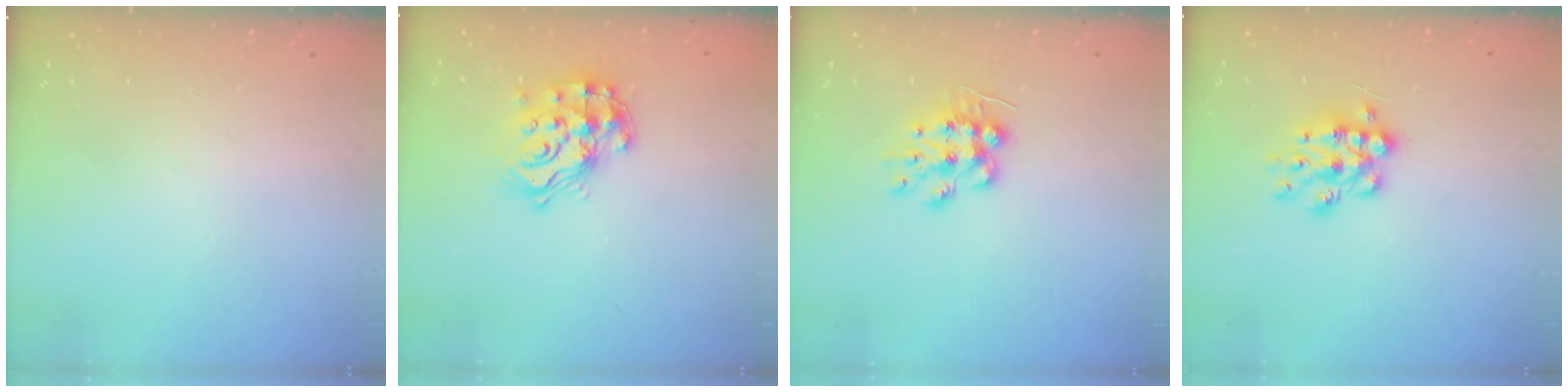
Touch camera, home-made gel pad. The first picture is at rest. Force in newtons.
{"total": 15.8, "press": 15.7, "slide": 1.3}
{"total": 9.3, "press": 9.3, "slide": 0.1}
{"total": 10.9, "press": 10.9, "slide": 0.5}